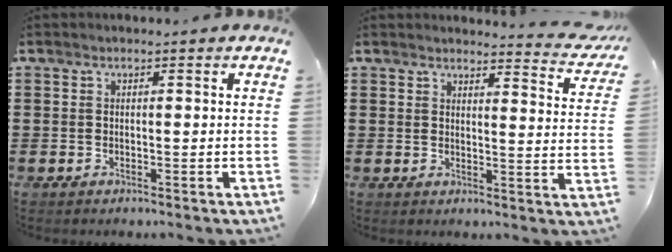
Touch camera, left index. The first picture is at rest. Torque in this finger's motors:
{"motor_torque": [2.14, 0.00, 0.01, 0.00]}